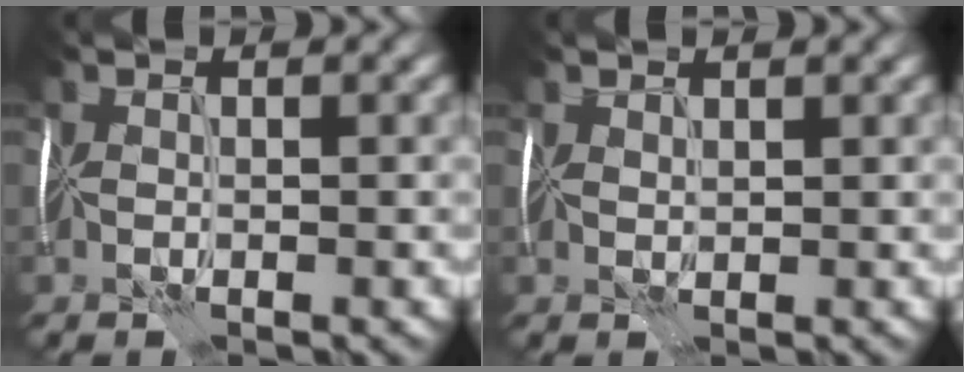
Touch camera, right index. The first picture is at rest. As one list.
[{"total": 0.9, "force": [0.9, 0.2, 0.0], "torque": [-0.003, 0.004, 0.015]}]